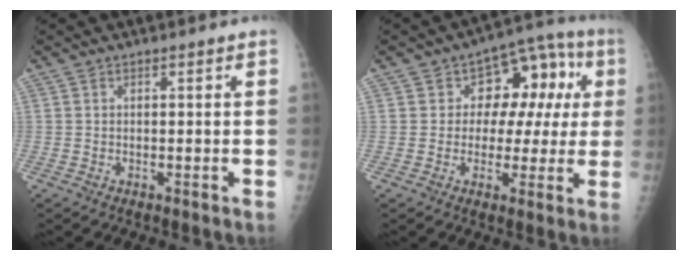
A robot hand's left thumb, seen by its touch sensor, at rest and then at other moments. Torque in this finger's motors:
{"motor_torque": [-0.19, 0.49, -0.03, -0.10, 0.01]}